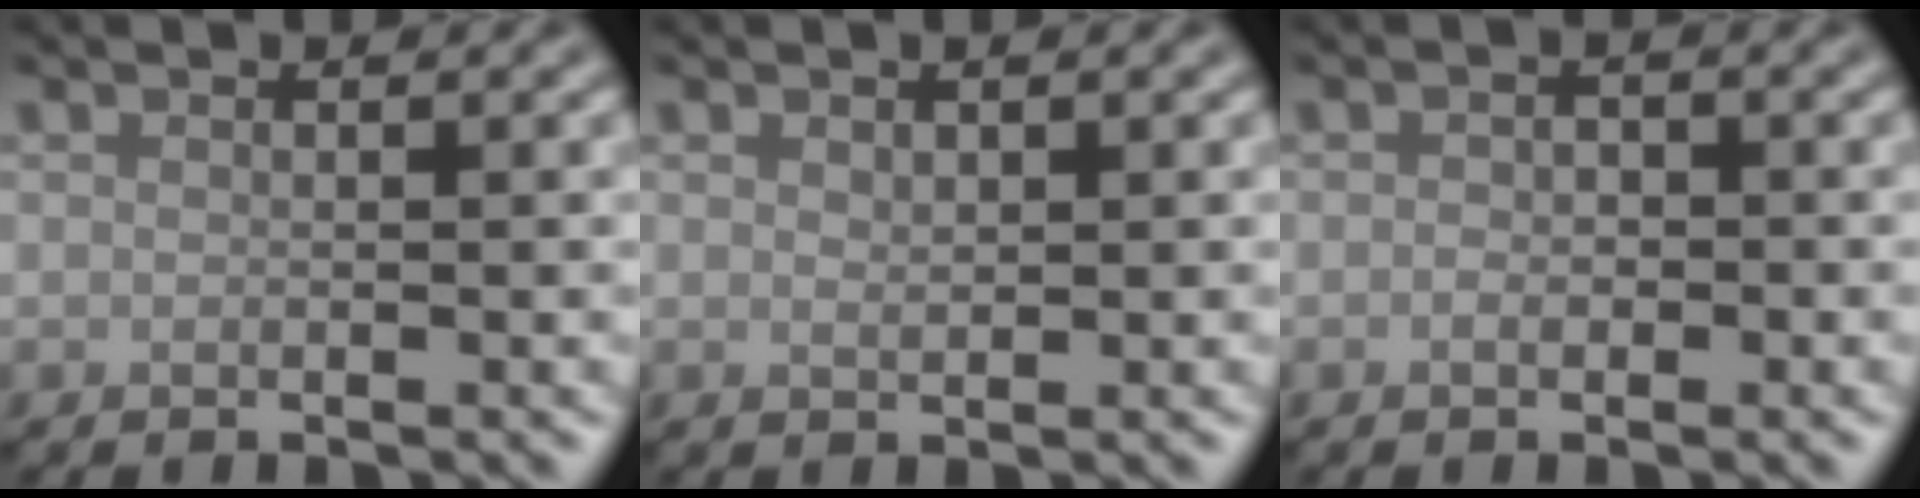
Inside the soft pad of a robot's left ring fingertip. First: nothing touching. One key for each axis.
{"total": 0.8, "fx": 0.4, "fy": 0.4, "fz": 0.5, "tx": -0.010, "ty": -0.001, "tz": 0.009}
{"total": 1.2, "fx": -0.3, "fy": 0.8, "fz": 0.8, "tx": -0.014, "ty": -0.001, "tz": -0.008}